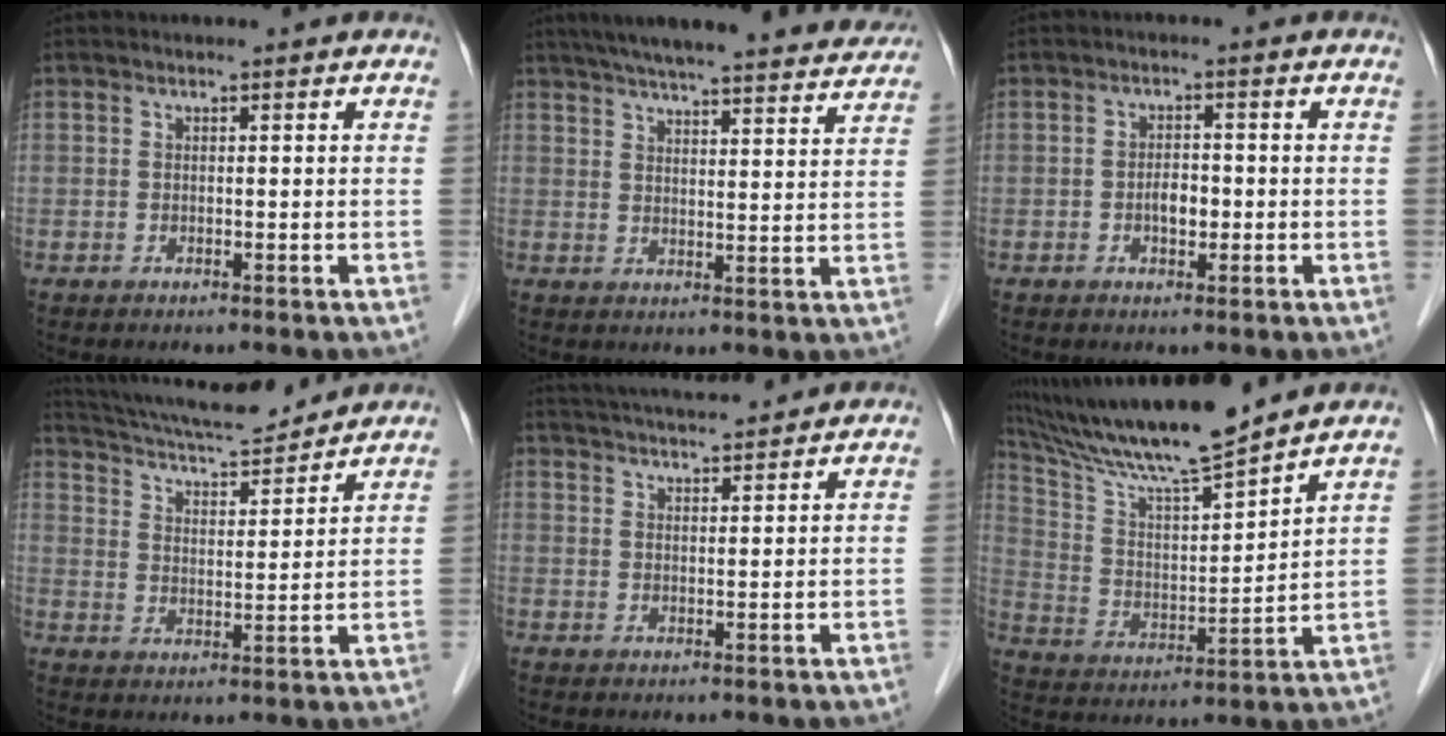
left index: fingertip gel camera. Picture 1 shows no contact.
{"total": 25.6, "force": [23.0, 3.2, 10.8], "torque": [-0.171, -0.004, 0.292]}
{"total": 2.6, "force": [-0.7, 1.3, 2.2], "torque": [-0.038, 0.004, -0.009]}
{"total": 14.4, "force": [13.4, 1.8, 4.8], "torque": [-0.090, 0.016, 0.216]}
{"total": 9.9, "force": [9.3, 0.9, 3.4], "torque": [-0.062, 0.027, 0.141]}
{"total": 17.0, "force": [14.7, 0.0, 8.5], "torque": [-0.160, 0.009, 0.261]}